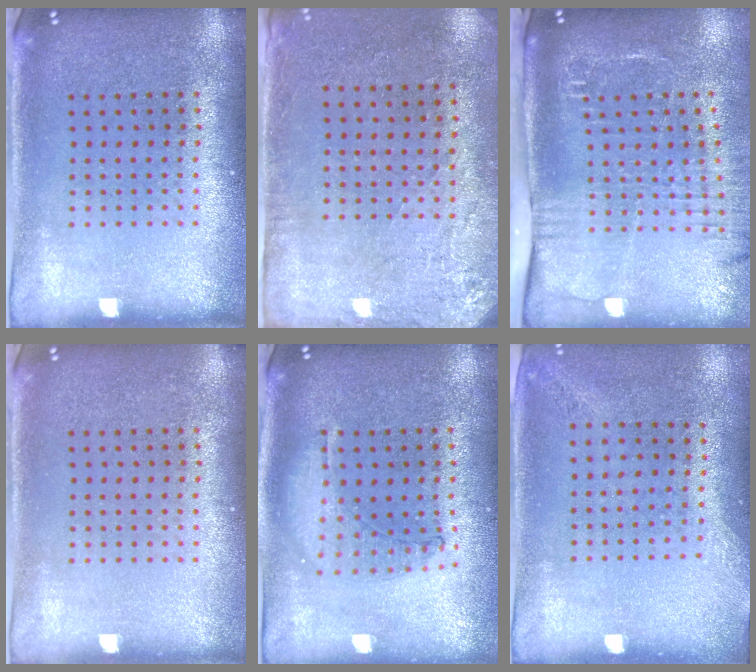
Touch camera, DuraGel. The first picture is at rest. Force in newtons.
{"total": 2.8, "press": 2.2, "slide": 1.6}
{"total": 2.7, "press": 2.1, "slide": 1.7}
{"total": 0.0}
{"total": 0.9, "press": 0.9, "slide": 0.3}
{"total": 1.4, "press": 1.0, "slide": 1.0}